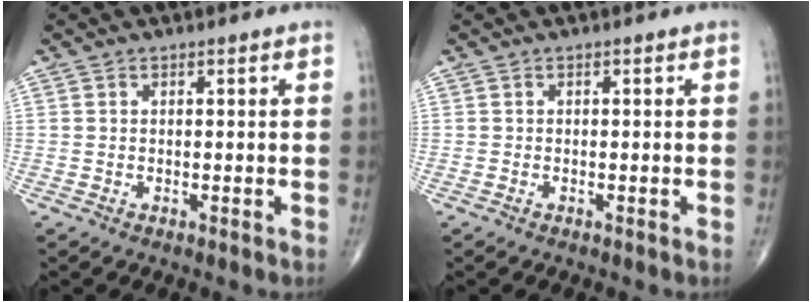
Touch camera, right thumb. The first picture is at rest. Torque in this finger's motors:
{"motor_torque": [0.03, -0.04, -0.10, -0.03, -0.01]}